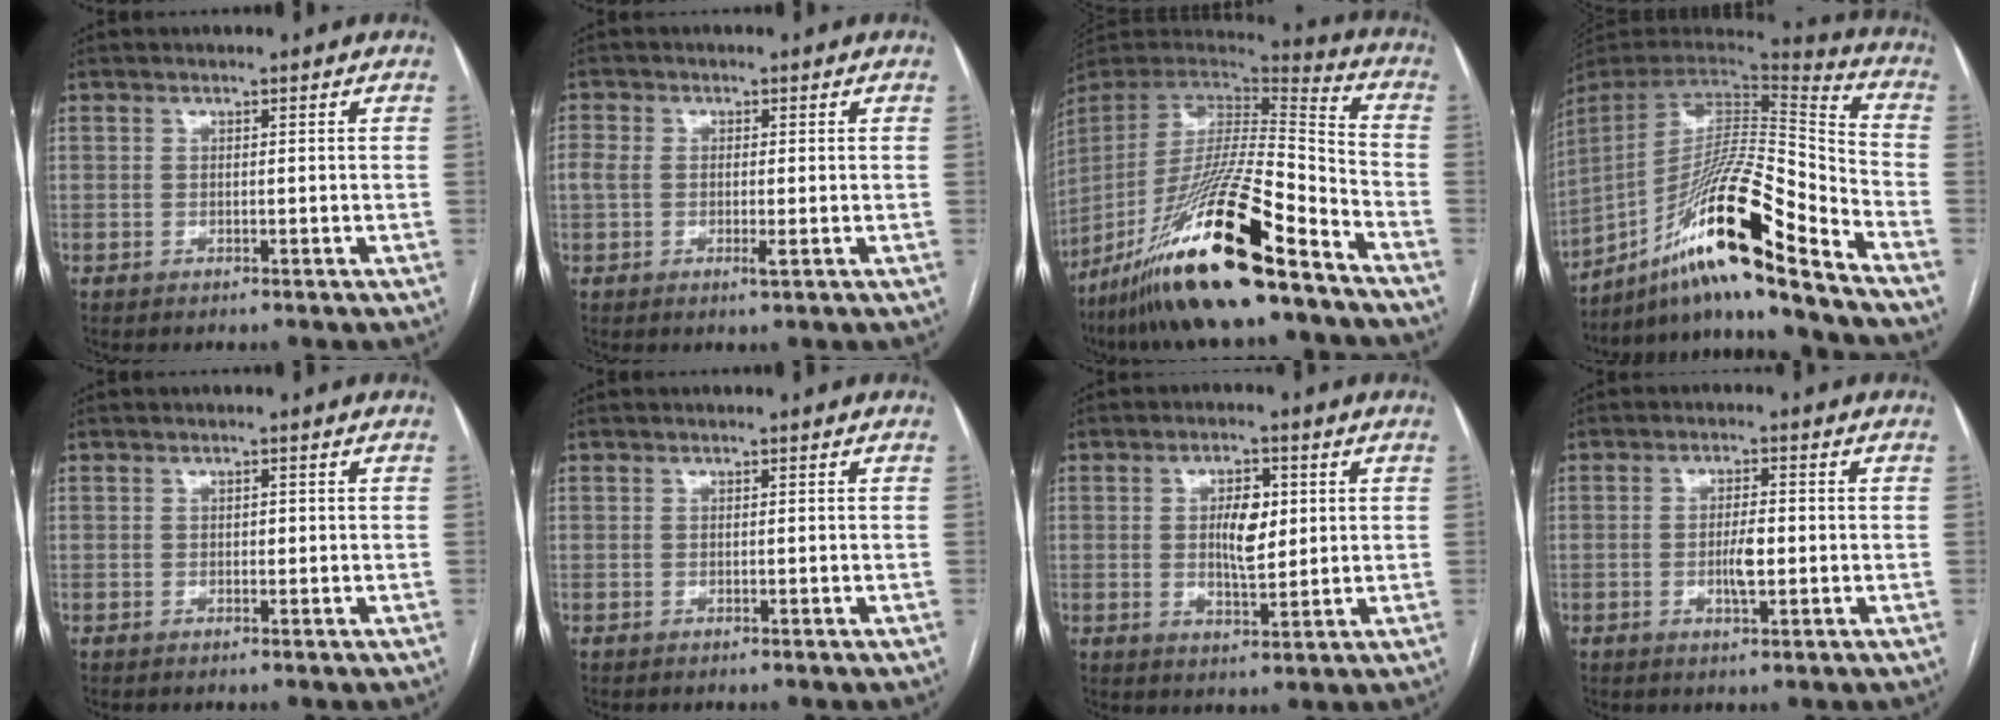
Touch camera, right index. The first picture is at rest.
{"total": 3.3, "force": [-0.5, 1.3, 3.0], "torque": [-0.065, 0.002, -0.009]}
{"total": 24.8, "force": [-16.9, 2.0, 18.1], "torque": [-0.336, -0.033, -0.305]}
{"total": 21.2, "force": [-14.4, 0.1, 15.5], "torque": [-0.270, 0.009, -0.261]}
{"total": 0.7, "force": [0.0, 0.4, 0.5], "torque": [-0.006, 0.001, -0.001]}
{"total": 0.0}
{"total": 5.9, "force": [0.9, 2.4, 5.3], "torque": [-0.089, 0.004, 0.018]}
{"total": 3.9, "force": [-0.6, 0.9, 3.7], "torque": [-0.069, -0.001, -0.009]}